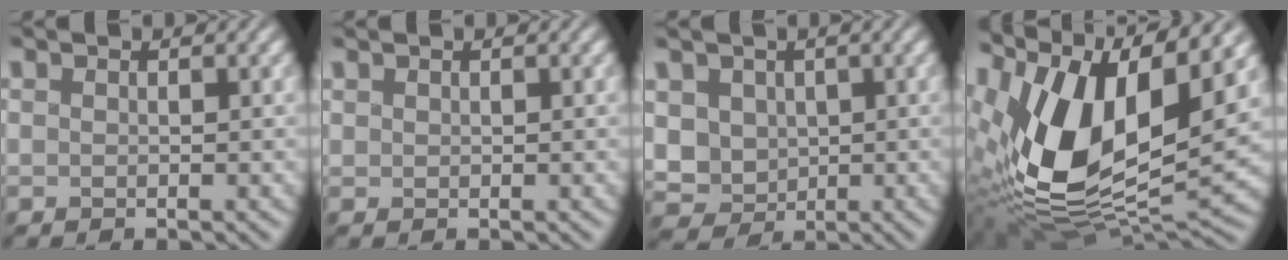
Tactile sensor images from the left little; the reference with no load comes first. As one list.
[{"total": 0.0}, {"total": 5.4, "force": [0.4, 4.6, 2.7], "torque": [-0.089, 0.003, 0.021]}, {"total": 16.0, "force": [3.3, 8.6, 13.0], "torque": [-0.279, 0.004, 0.061]}]